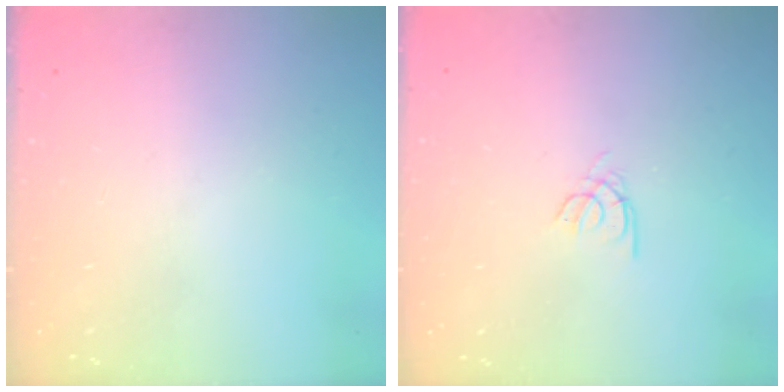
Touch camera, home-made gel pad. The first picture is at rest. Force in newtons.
{"total": 2.2, "press": 2.2, "slide": 0.2}